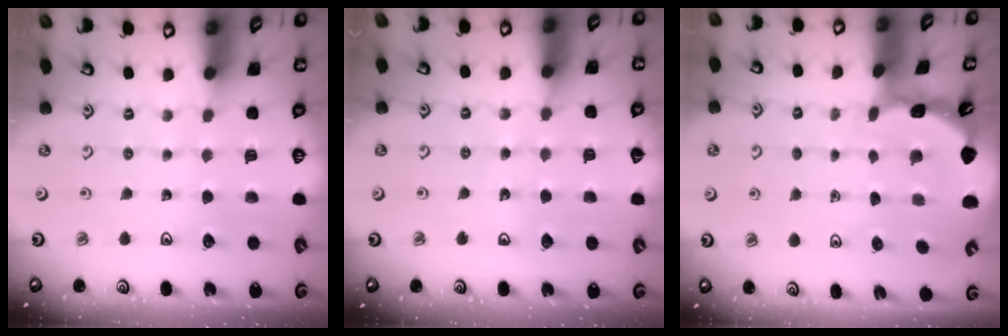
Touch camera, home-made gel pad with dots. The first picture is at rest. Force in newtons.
{"total": 4.5, "press": 4.5, "slide": 0.5}
{"total": 1.7, "press": 1.6, "slide": 0.1}